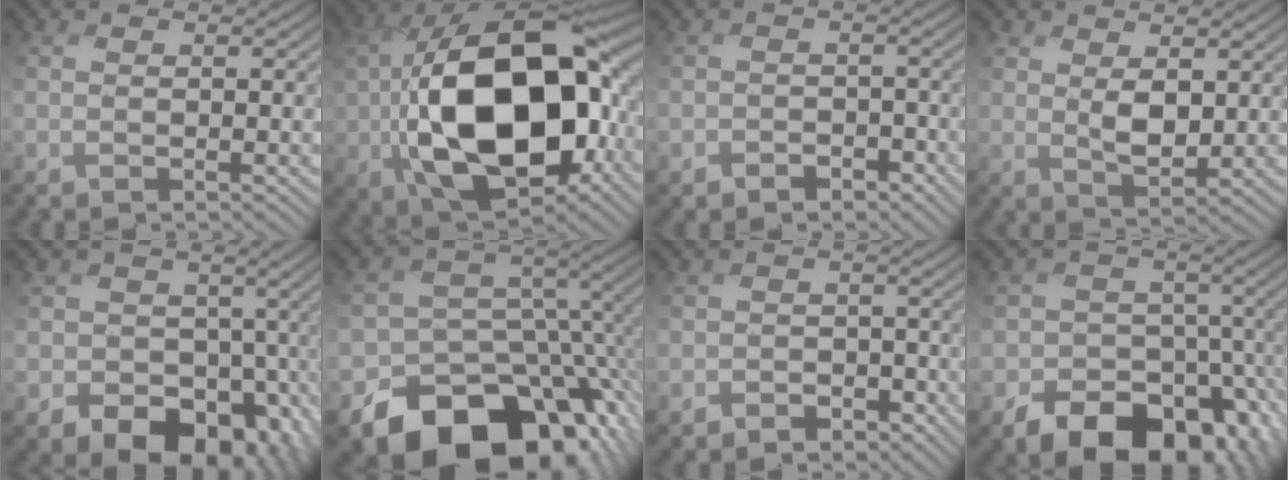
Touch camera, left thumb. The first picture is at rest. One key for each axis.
{"total": 19.9, "fx": -1.6, "fy": 12.6, "fz": 15.3, "tx": -0.331, "ty": -0.037, "tz": -0.005}
{"total": 2.9, "fx": -1.8, "fy": 2.3, "fz": -0.2, "tx": 0.011, "ty": -0.004, "tz": -0.041}
{"total": 3.6, "fx": 1.2, "fy": 2.0, "fz": 2.7, "tx": -0.062, "ty": -0.007, "tz": 0.024}
{"total": 13.4, "fx": -5.0, "fy": 10.9, "fz": 5.9, "tx": -0.091, "ty": -0.042, "tz": -0.091}
{"total": 18.5, "fx": -11.1, "fy": 12.4, "fz": 8.1, "tx": -0.146, "ty": -0.047, "tz": -0.163}
{"total": 3.2, "fx": -1.7, "fy": 2.7, "fz": -0.2, "tx": 0.004, "ty": -0.005, "tz": -0.041}
{"total": 14.6, "fx": -8.5, "fy": 10.3, "fz": 6.0, "tx": -0.080, "ty": -0.046, "tz": -0.135}